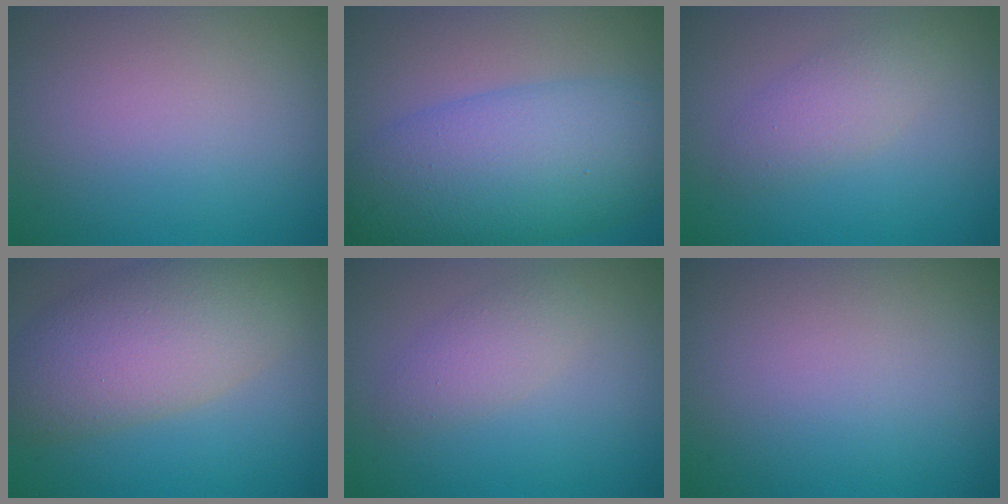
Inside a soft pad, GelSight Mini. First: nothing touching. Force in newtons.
{"total": 9.7, "press": 9.7, "slide": 0.1}
{"total": 2.4, "press": 2.4, "slide": 0.1}
{"total": 7.9, "press": 7.9, "slide": 0.3}
{"total": 2.3, "press": 2.3, "slide": 0.1}
{"total": 0.0}